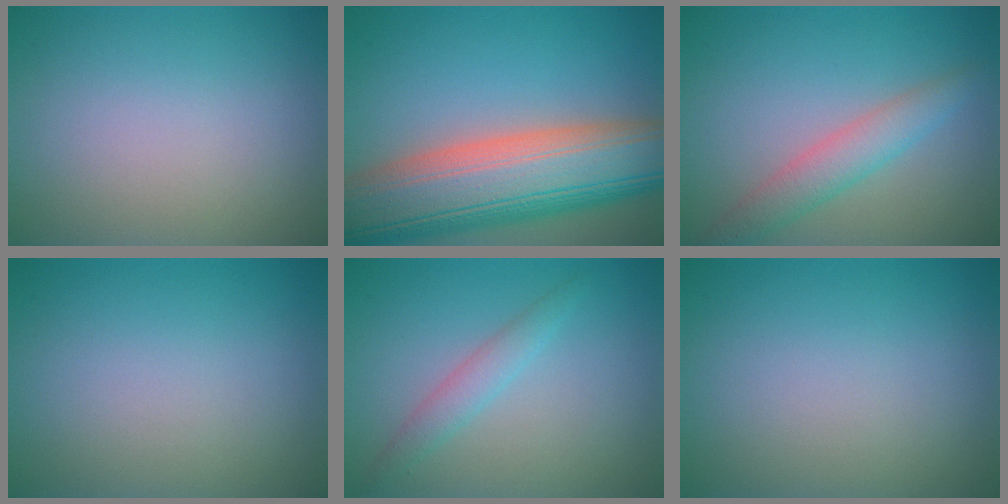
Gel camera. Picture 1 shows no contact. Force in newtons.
{"total": 14.4, "press": 14.3, "slide": 1.1}
{"total": 2.4, "press": 2.4, "slide": 0.2}
{"total": 0.0}
{"total": 2.0, "press": 2.0, "slide": 0.0}
{"total": 0.0}